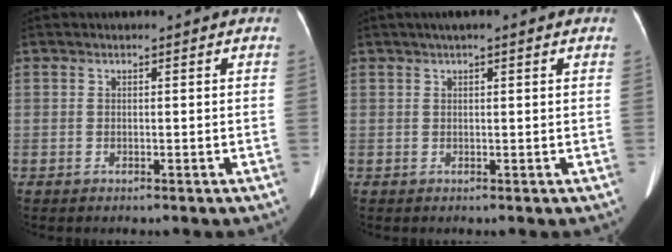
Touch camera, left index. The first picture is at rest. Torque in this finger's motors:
{"motor_torque": [0.41, -0.38, 0.05, 0.04]}